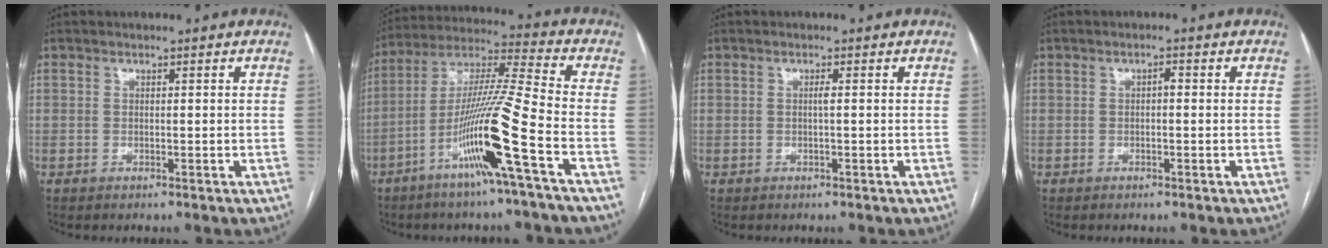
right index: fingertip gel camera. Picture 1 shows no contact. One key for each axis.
{"total": 15.0, "fx": -6.5, "fy": -1.7, "fz": 13.4, "tx": -0.259, "ty": -0.007, "tz": -0.125}
{"total": 0.7, "fx": 0.0, "fy": -0.1, "fz": 0.7, "tx": -0.013, "ty": 0.000, "tz": 0.000}
{"total": 1.0, "fx": -0.1, "fy": 0.4, "fz": 0.9, "tx": -0.014, "ty": 0.003, "tz": -0.002}